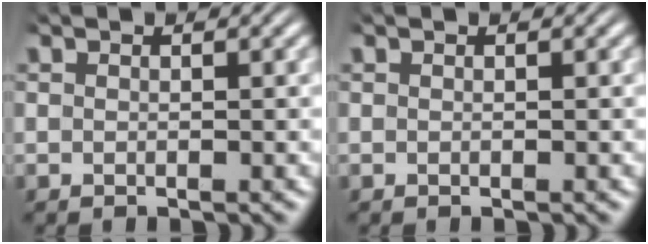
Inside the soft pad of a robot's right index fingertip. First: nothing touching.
{"total": 0.0}